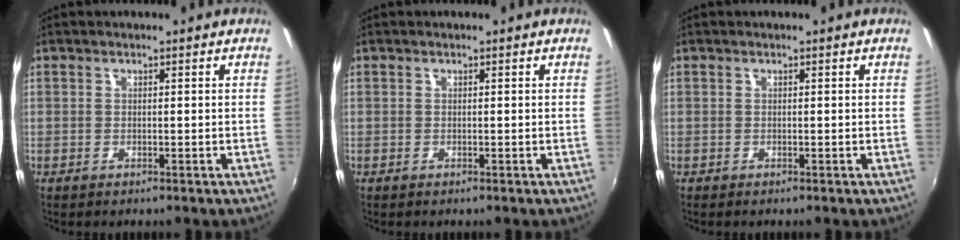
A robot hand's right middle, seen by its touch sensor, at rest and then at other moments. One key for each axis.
{"total": 0.0}
{"total": 0.0}